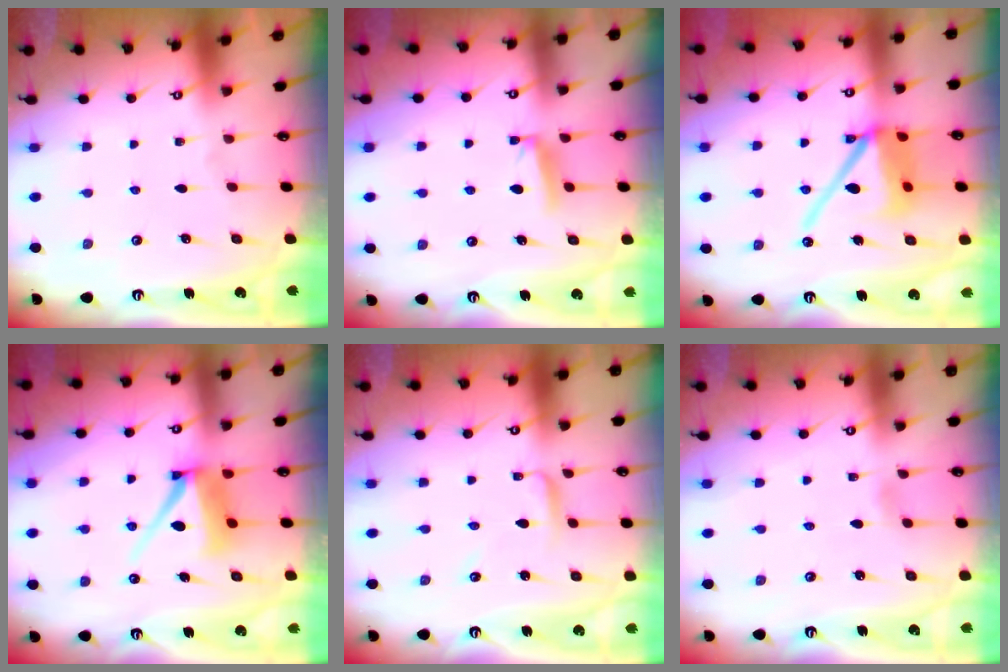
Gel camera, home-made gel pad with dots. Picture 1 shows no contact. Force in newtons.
{"total": 5.2, "press": 5.2, "slide": 0.9}
{"total": 14.2, "press": 14.0, "slide": 2.2}
{"total": 9.9, "press": 9.9, "slide": 1.2}
{"total": 2.9, "press": 2.9, "slide": 0.2}
{"total": 2.1, "press": 2.1, "slide": 0.2}